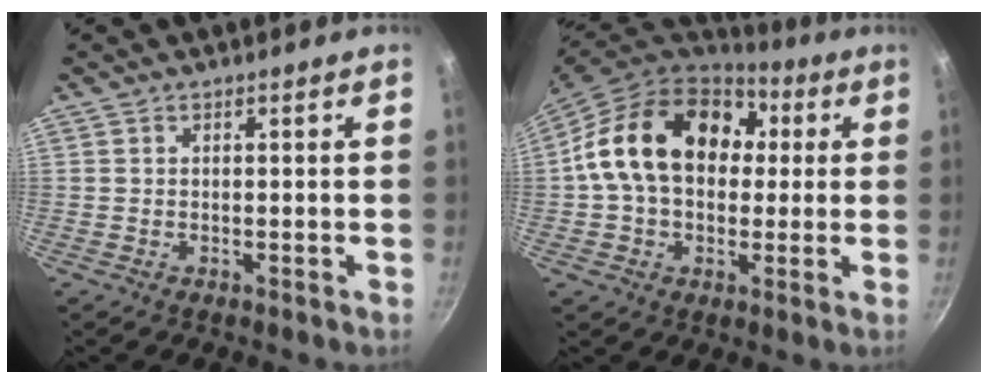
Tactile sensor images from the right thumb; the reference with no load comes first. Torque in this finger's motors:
{"motor_torque": [0.65, 0.94, 0.50, -0.44, 0.36]}